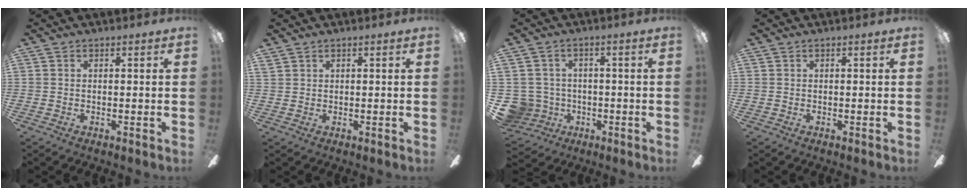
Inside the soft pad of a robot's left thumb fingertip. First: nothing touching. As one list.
[{"total": 0.8, "force": [0.7, 0.5, 0.1], "torque": [-0.002, 0.001, 0.013]}, {"total": 7.1, "force": [-1.2, 6.9, 1.3], "torque": [-0.071, 0.006, -0.019]}, {"total": 0.0}]